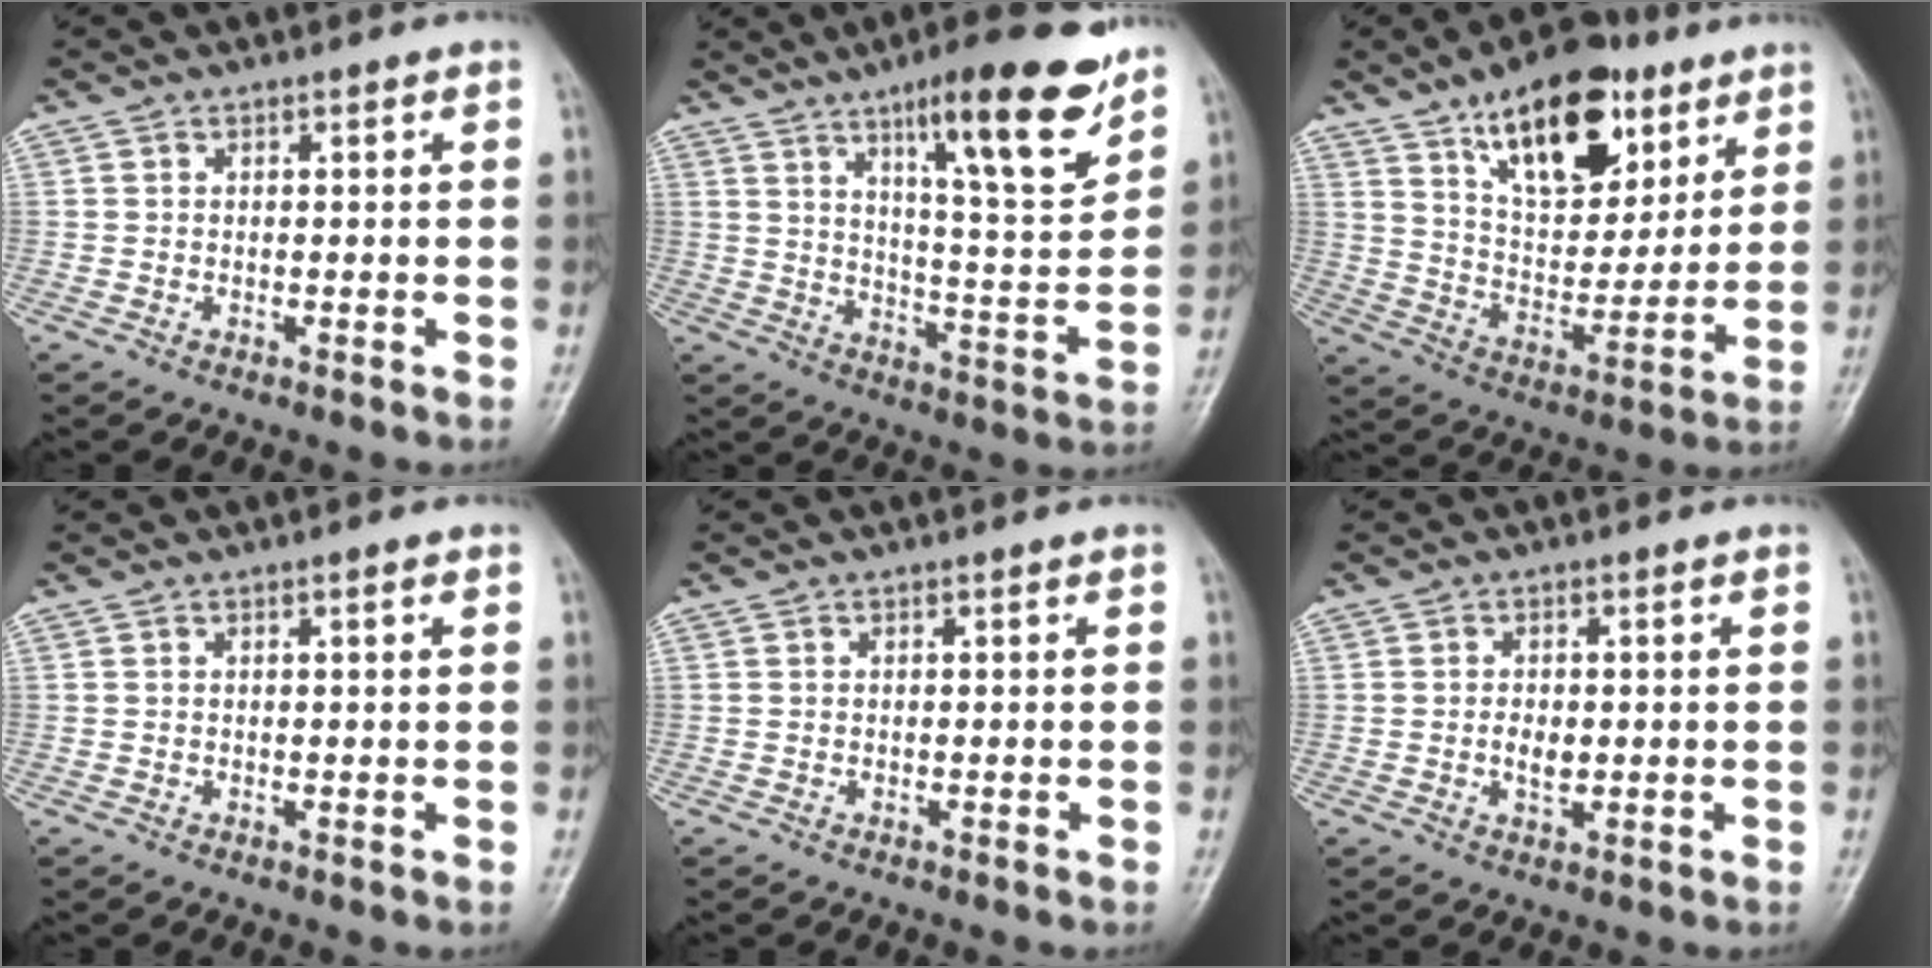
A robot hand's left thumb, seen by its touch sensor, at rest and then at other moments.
{"total": 18.0, "force": [11.2, 3.6, 13.5], "torque": [-0.176, -0.064, 0.177]}
{"total": 19.9, "force": [11.2, 9.9, 13.1], "torque": [-0.152, -0.049, 0.188]}
{"total": 0.9, "force": [0.4, 0.1, 0.8], "torque": [-0.013, 0.001, 0.005]}
{"total": 0.0}
{"total": 3.0, "force": [-0.2, 1.8, 2.4], "torque": [-0.038, -0.001, -0.003]}